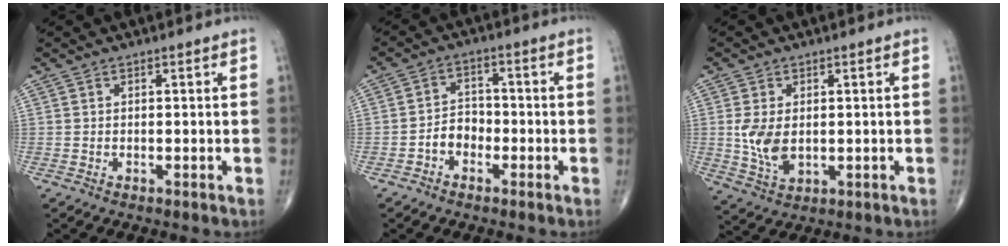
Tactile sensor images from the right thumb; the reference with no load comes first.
{"total": 4.5, "force": [-2.0, 3.4, 2.2], "torque": [-0.018, 0.025, -0.043]}
{"total": 6.6, "force": [0.1, 4.0, 5.2], "torque": [-0.107, -0.010, 0.009]}